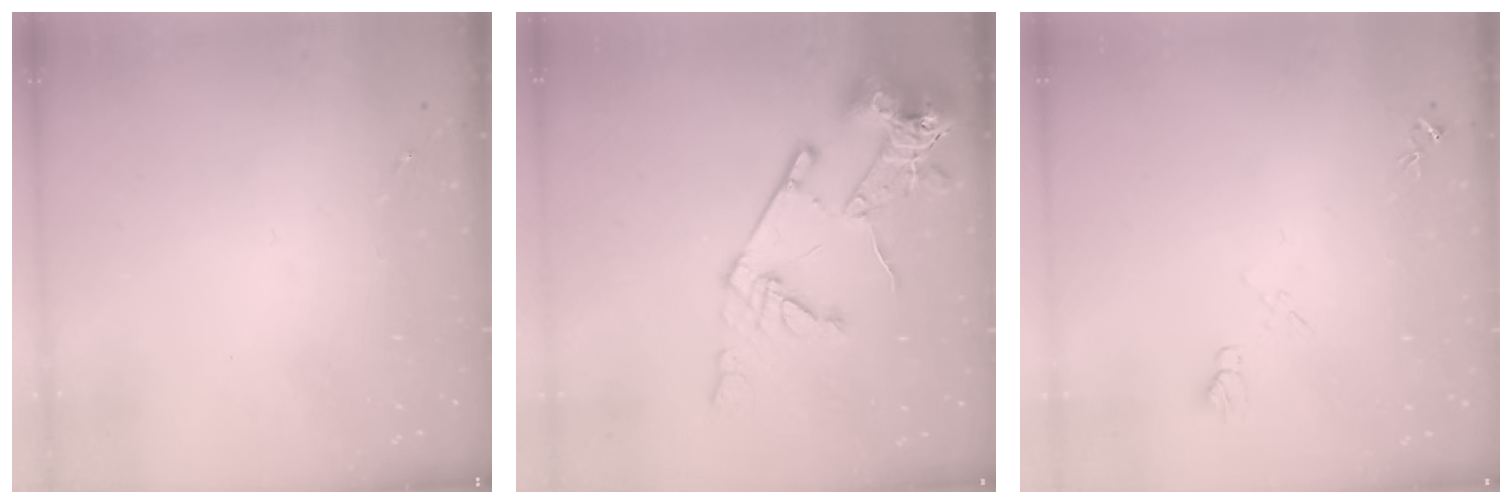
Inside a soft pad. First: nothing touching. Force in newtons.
{"total": 16.7, "press": 16.5, "slide": 2.1}
{"total": 6.7, "press": 6.7, "slide": 0.7}